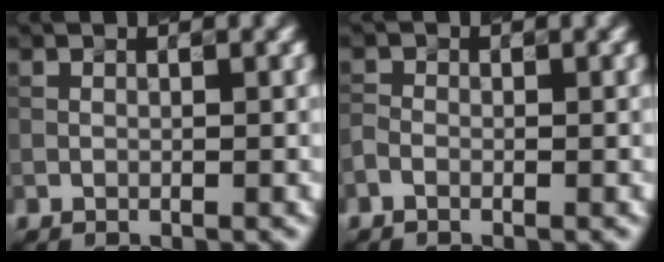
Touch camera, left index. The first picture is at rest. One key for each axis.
{"total": 0.9, "fx": -0.6, "fy": 0.6, "fz": 0.3, "tx": -0.011, "ty": 0.001, "tz": -0.014}